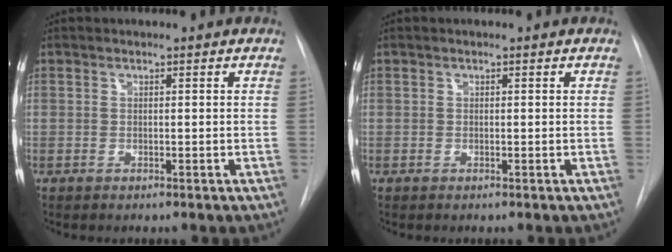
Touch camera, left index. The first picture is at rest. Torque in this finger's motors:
{"motor_torque": [-0.04, 0.04, 0.03, -0.01]}